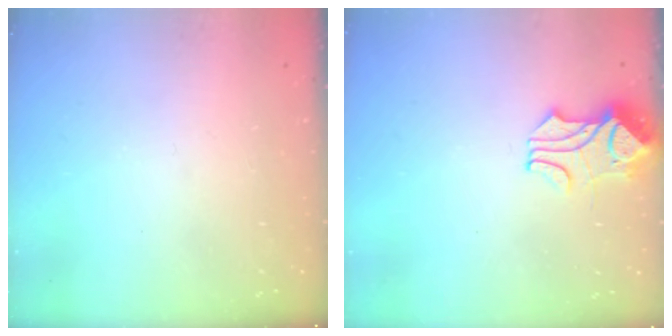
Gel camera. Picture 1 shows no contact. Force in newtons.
{"total": 1.7, "press": 1.3, "slide": 1.1}